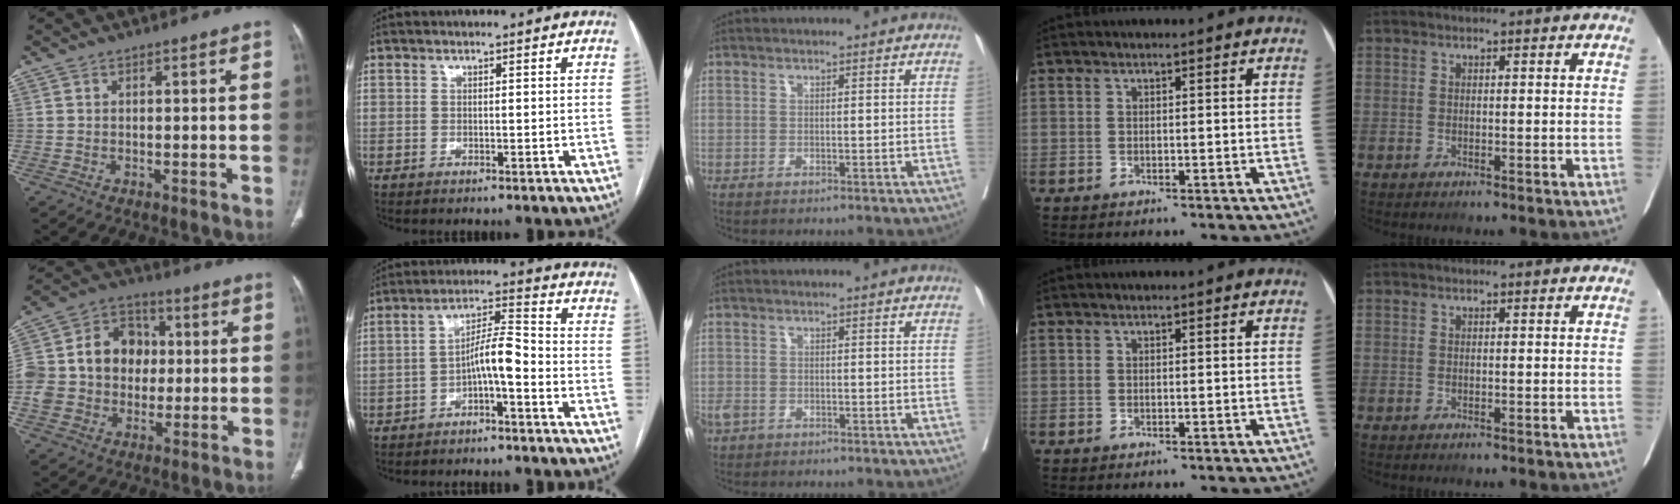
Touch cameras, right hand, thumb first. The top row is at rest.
{"thumb": {"total": 17.5, "force": [0.3, 14.4, 9.9], "torque": [-0.161, 0.037, 0.008]}, "index": {"total": 6.1, "force": [-2.4, 0.8, 5.6], "torque": [-0.098, 0.023, -0.040]}, "middle": {"total": 2.4, "force": [-1.4, 1.6, 1.2], "torque": [-0.027, -0.002, -0.023]}}